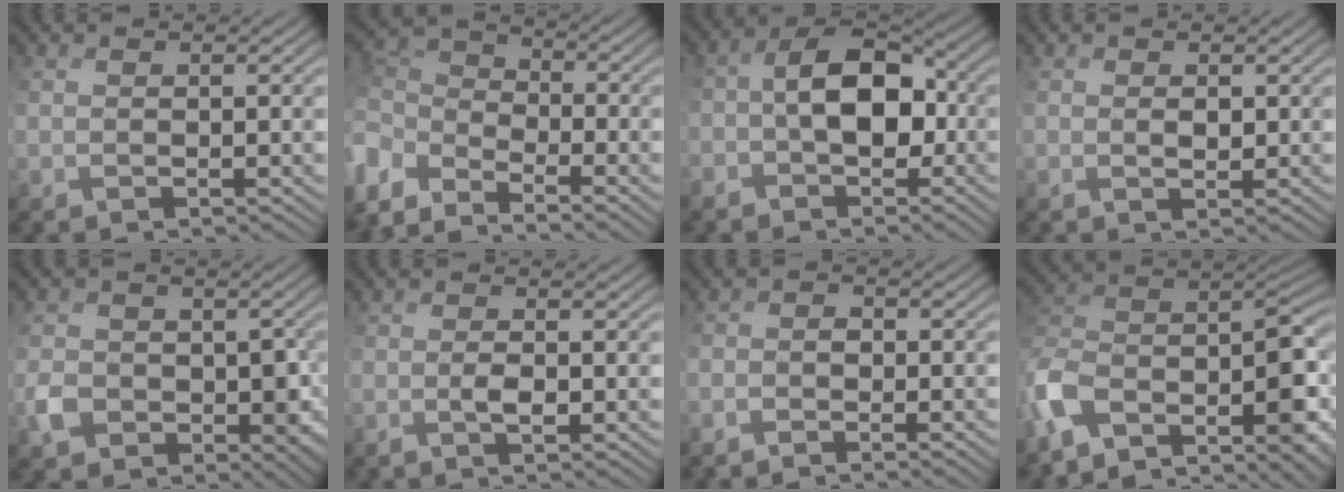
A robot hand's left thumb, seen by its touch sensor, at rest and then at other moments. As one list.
[{"total": 6.8, "force": [-4.5, 3.6, 3.5], "torque": [-0.103, -0.007, -0.082]}, {"total": 7.4, "force": [-1.2, 4.5, 5.7], "torque": [-0.114, 0.005, -0.029]}, {"total": 1.6, "force": [1.2, 0.6, 0.9], "torque": [-0.017, 0.006, 0.026]}, {"total": 5.2, "force": [-1.2, 4.1, 2.9], "torque": [-0.051, -0.006, -0.024]}, {"total": 1.6, "force": [-0.4, 0.0, 1.6], "torque": [-0.028, 0.009, -0.004]}, {"total": 2.2, "force": [-1.9, 0.8, 0.8], "torque": [-0.010, 0.006, -0.033]}, {"total": 12.3, "force": [-5.5, 5.3, 9.6], "torque": [-0.213, 0.000, -0.070]}]